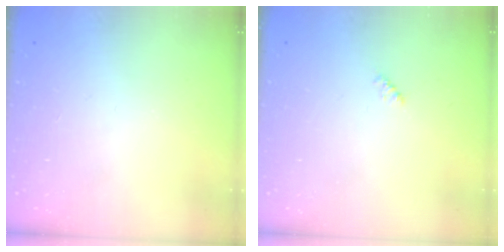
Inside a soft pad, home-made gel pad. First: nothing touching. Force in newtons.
{"total": 2.4, "press": 2.4, "slide": 0.4}